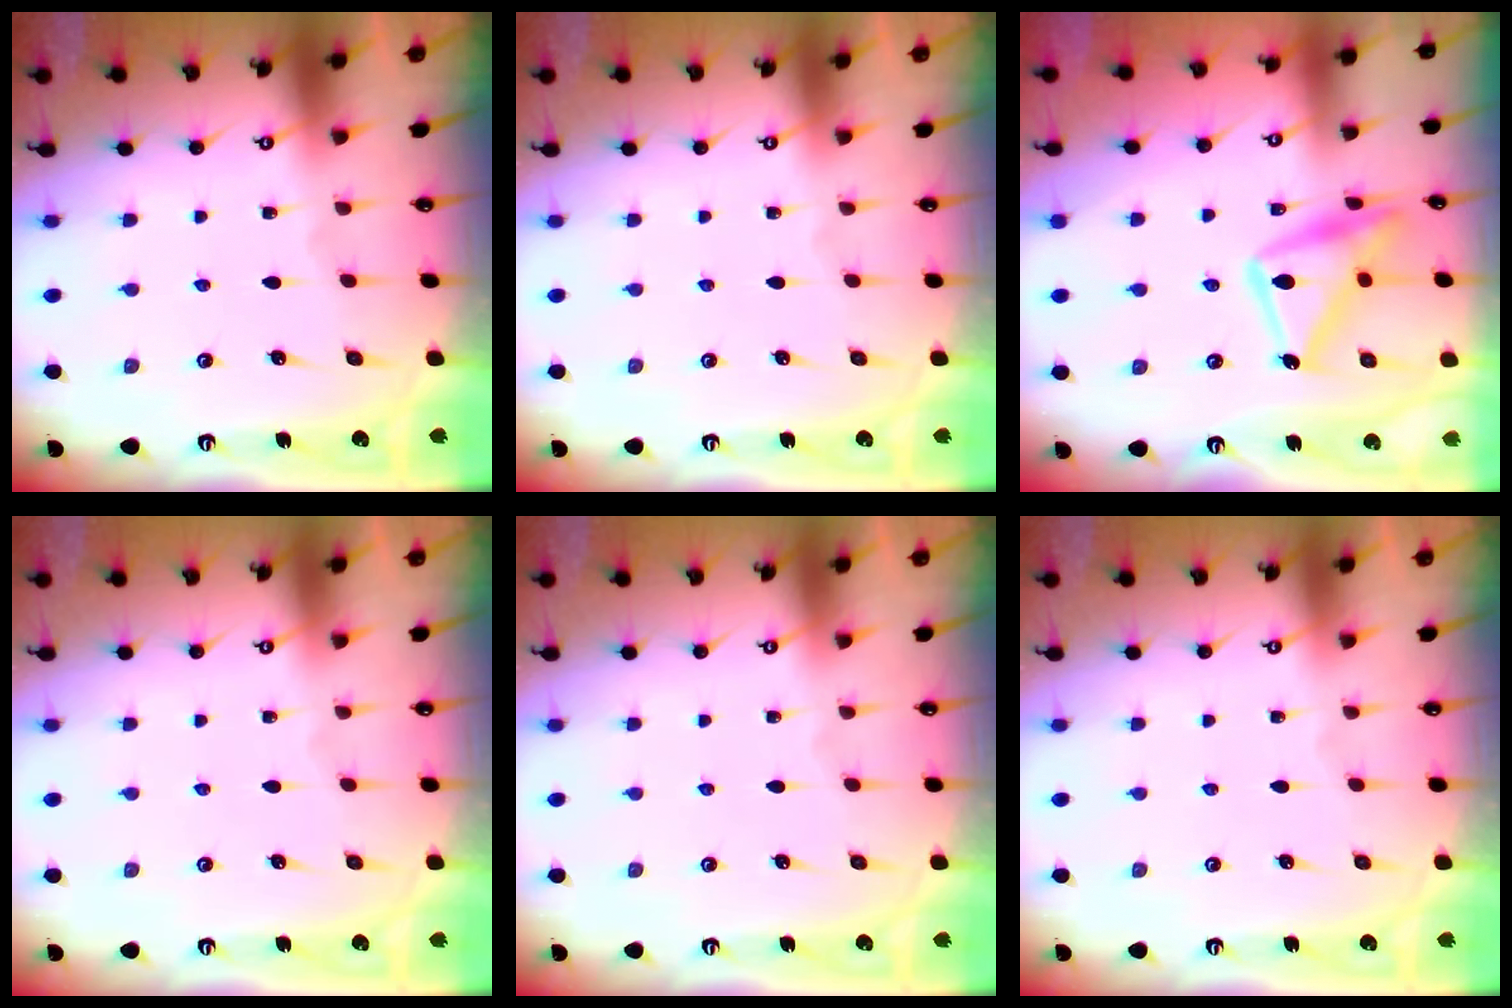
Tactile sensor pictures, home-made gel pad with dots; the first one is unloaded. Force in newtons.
{"total": 0.0}
{"total": 17.5, "press": 17.4, "slide": 1.0}
{"total": 0.0}
{"total": 0.0}
{"total": 0.0}